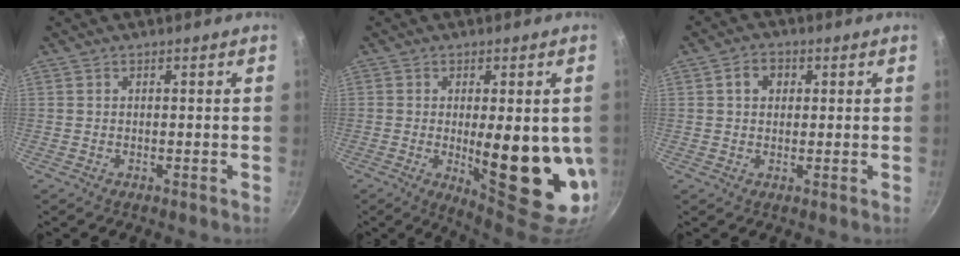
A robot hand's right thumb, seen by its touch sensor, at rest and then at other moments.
{"total": 16.2, "force": [-1.5, 5.2, 15.3], "torque": [-0.191, -0.020, -0.007]}
{"total": 3.8, "force": [1.0, 3.1, 2.1], "torque": [-0.017, 0.006, 0.011]}